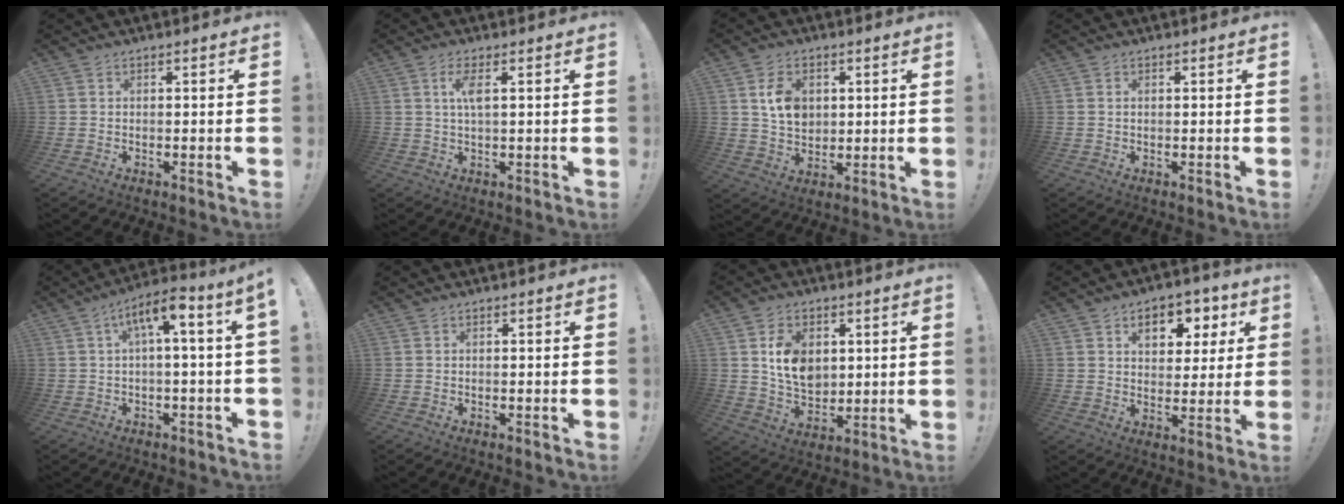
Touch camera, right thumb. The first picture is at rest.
{"total": 4.6, "force": [1.3, 0.9, 4.3], "torque": [-0.086, 0.001, 0.020]}
{"total": 8.7, "force": [2.5, 6.8, 4.8], "torque": [-0.063, -0.002, 0.049]}
{"total": 0.8, "force": [0.2, 0.6, 0.4], "torque": [-0.008, 0.002, 0.003]}
{"total": 7.7, "force": [1.3, 1.2, 7.5], "torque": [-0.122, -0.005, 0.020]}
{"total": 0.0}
{"total": 11.3, "force": [3.2, 8.6, 6.6], "torque": [-0.111, -0.006, 0.060]}
{"total": 9.5, "force": [4.4, 6.5, 5.4], "torque": [-0.071, -0.018, 0.077]}